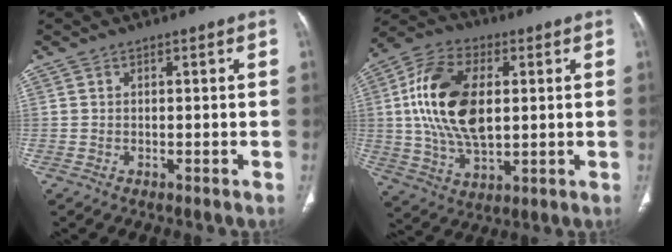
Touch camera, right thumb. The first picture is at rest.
{"total": 17.7, "force": [2.5, 10.1, 14.2], "torque": [-0.266, 0.003, 0.047]}